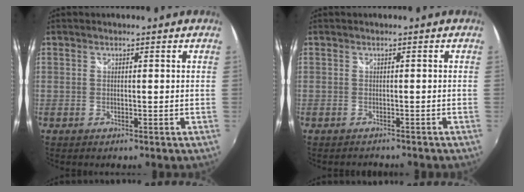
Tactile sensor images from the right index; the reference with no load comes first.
{"total": 2.3, "force": [-2.3, 0.3, 0.5], "torque": [-0.014, -0.013, -0.031]}